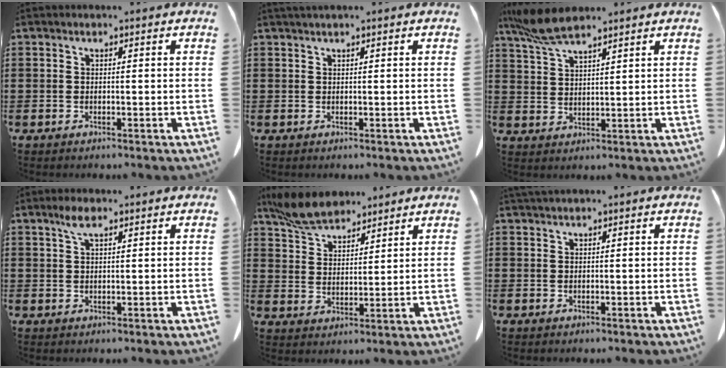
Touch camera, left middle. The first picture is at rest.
{"total": 0.8, "force": [0.7, -0.1, 0.5], "torque": [-0.011, -0.002, 0.014]}
{"total": 6.9, "force": [5.3, 1.5, 4.2], "torque": [-0.102, -0.009, 0.099]}
{"total": 2.8, "force": [1.6, 0.7, 2.1], "torque": [-0.047, 0.003, 0.028]}
{"total": 7.1, "force": [6.3, 2.2, 2.3], "torque": [-0.068, -0.010, 0.121]}
{"total": 1.0, "force": [0.8, 0.0, 0.5], "torque": [-0.012, -0.002, 0.017]}